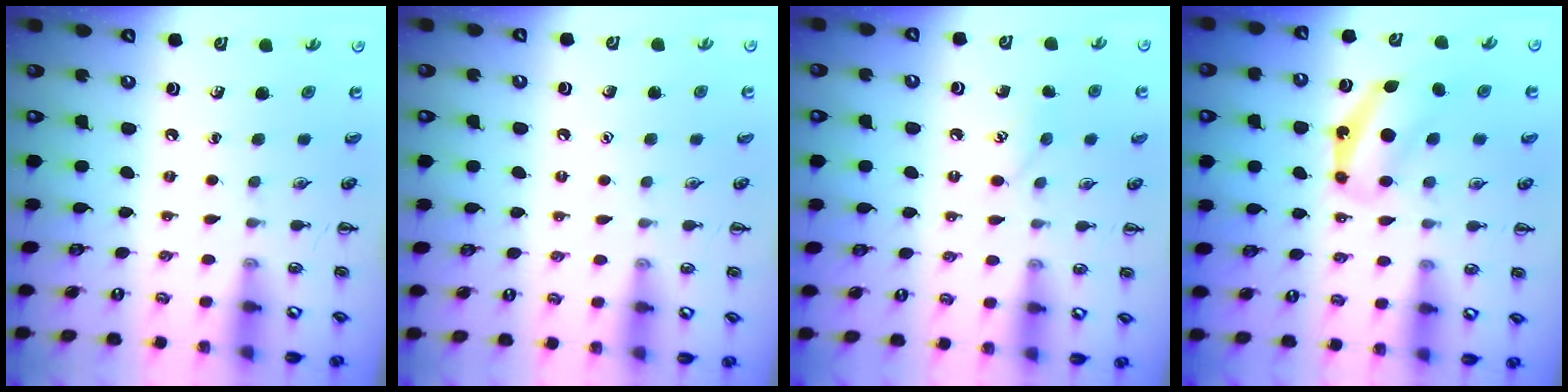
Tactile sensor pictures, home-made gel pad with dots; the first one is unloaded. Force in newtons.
{"total": 1.6, "press": 1.5, "slide": 0.1}
{"total": 7.8, "press": 7.7, "slide": 1.6}
{"total": 7.0, "press": 7.0, "slide": 0.2}